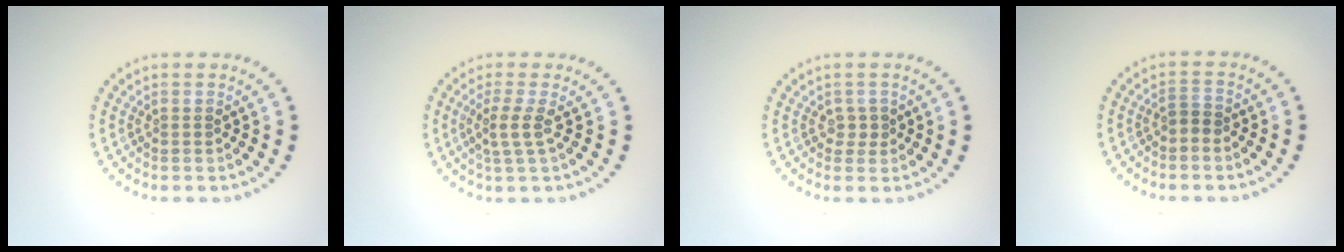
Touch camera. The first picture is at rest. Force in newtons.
{"total": 2.1, "press": 1.6, "slide": 1.4}
{"total": 1.0, "press": 0.9, "slide": 0.6}
{"total": 1.2, "press": 0.9, "slide": 0.8}